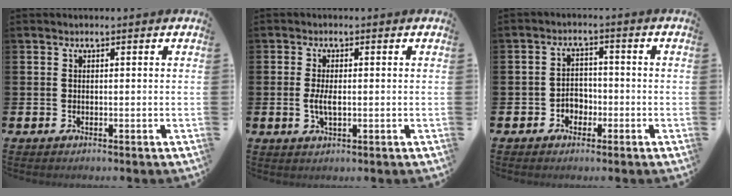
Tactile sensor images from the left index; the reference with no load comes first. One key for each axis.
{"total": 2.8, "fx": -0.1, "fy": 1.2, "fz": 2.5, "tx": -0.044, "ty": 0.002, "tz": -0.005}
{"total": 2.8, "fx": -1.5, "fy": 2.2, "fz": 1.1, "tx": -0.021, "ty": 0.006, "tz": -0.035}